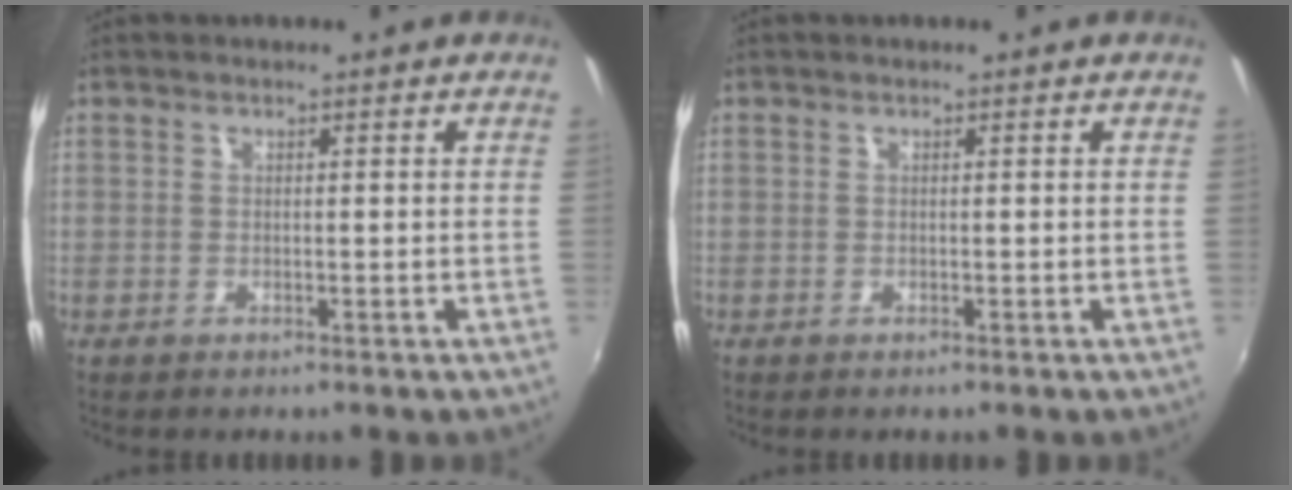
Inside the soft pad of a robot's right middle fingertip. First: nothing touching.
{"total": 0.0}